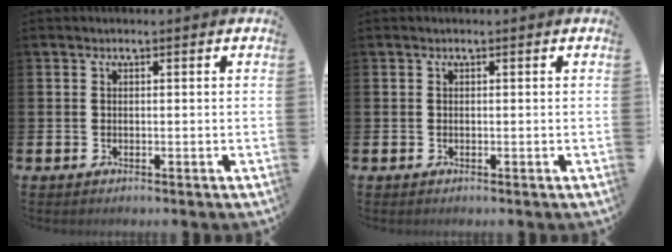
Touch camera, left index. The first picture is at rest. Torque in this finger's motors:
{"motor_torque": [-0.36, -0.02, -0.06, -0.01]}